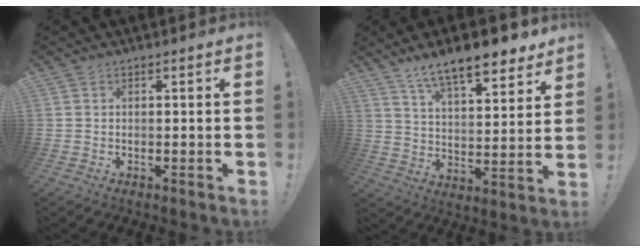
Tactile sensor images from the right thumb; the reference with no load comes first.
{"total": 13.6, "force": [10.0, 4.2, 8.1], "torque": [-0.138, -0.069, 0.172]}